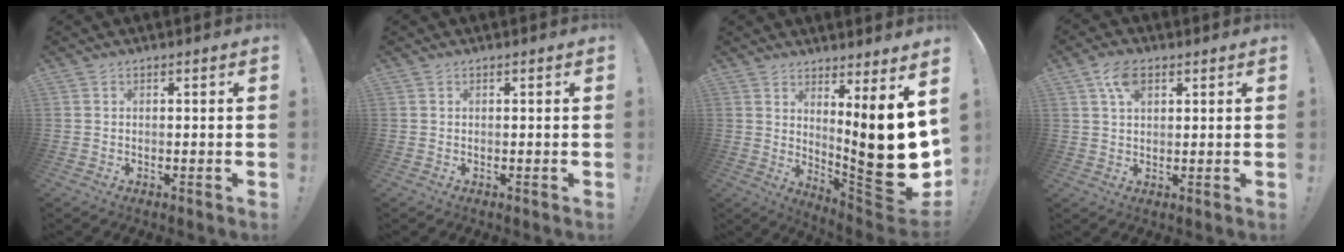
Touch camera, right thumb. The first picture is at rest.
{"total": 0.0}
{"total": 18.0, "force": [2.4, 3.6, 17.5], "torque": [-0.230, -0.049, 0.048]}
{"total": 6.3, "force": [3.0, 3.6, 4.2], "torque": [-0.073, -0.001, 0.055]}